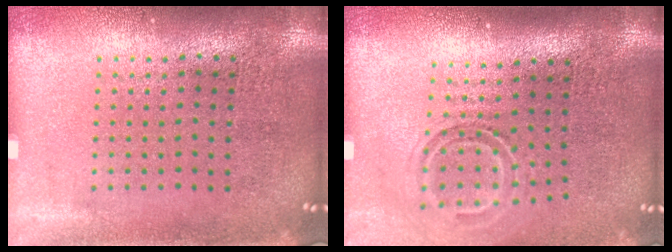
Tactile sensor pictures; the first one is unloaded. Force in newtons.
{"total": 1.7, "press": 1.1, "slide": 1.3}